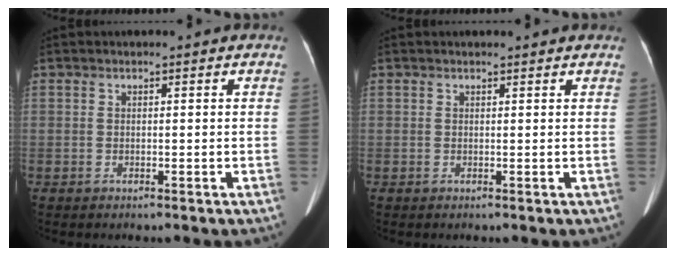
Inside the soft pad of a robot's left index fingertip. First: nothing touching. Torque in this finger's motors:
{"motor_torque": [0.10, 0.01, 0.01, 0.01]}